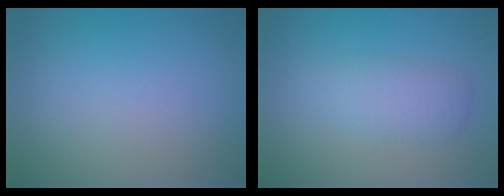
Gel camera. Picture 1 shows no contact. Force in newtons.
{"total": 2.6, "press": 2.6, "slide": 0.1}